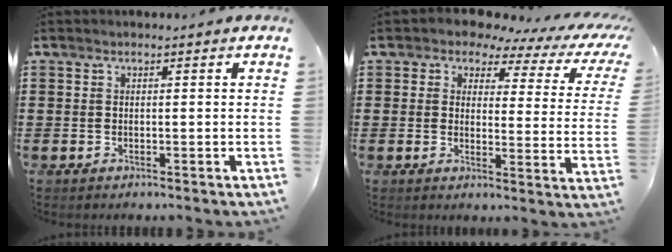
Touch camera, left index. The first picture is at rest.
{"total": 3.9, "force": [2.7, 1.9, 2.1], "torque": [-0.052, -0.010, 0.038]}